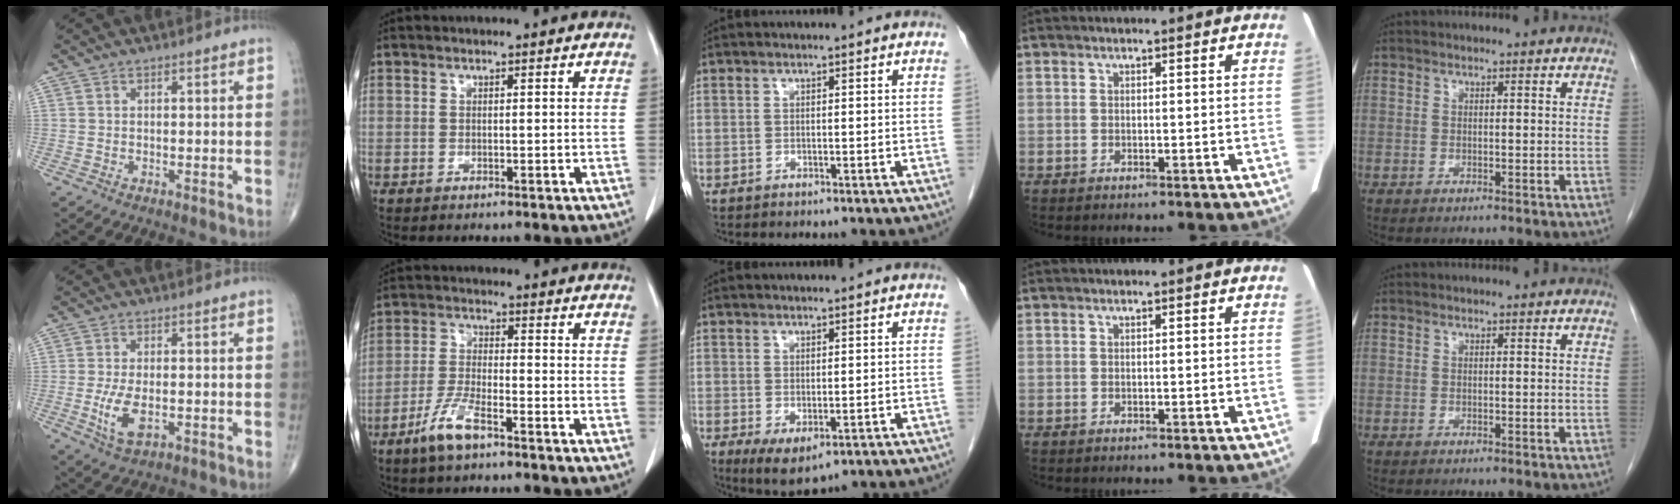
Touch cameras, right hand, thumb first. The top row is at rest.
{"thumb": {"total": 6.2, "force": [-1.4, 2.9, 5.3], "torque": [-0.107, -0.008, -0.019]}, "index": {"total": 6.2, "force": [-4.2, 1.2, 4.4], "torque": [-0.098, -0.006, -0.084]}, "middle": {"total": 4.5, "force": [-1.3, 1.9, 3.9], "torque": [-0.062, -0.015, -0.006]}}